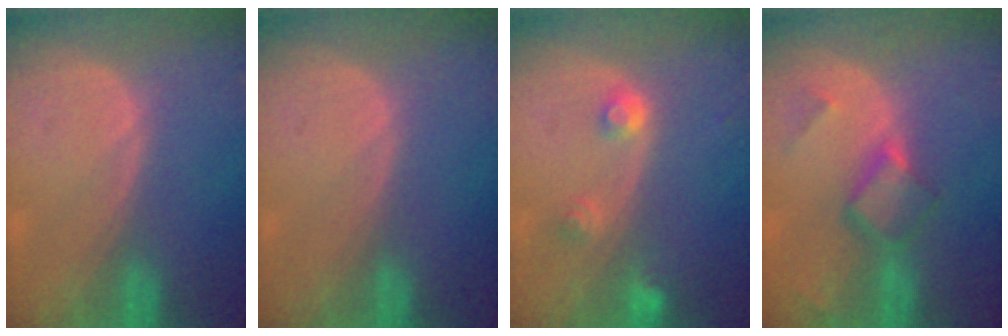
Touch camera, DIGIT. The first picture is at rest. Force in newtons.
{"total": 0.0}
{"total": 2.9, "press": 2.9, "slide": 0.5}
{"total": 5.7, "press": 5.0, "slide": 2.8}